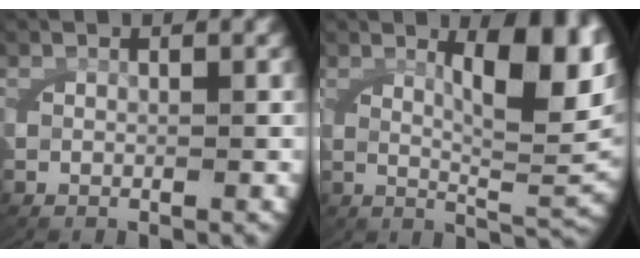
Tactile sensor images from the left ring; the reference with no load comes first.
{"total": 8.4, "force": [3.0, 2.4, 7.5], "torque": [-0.098, 0.001, 0.046]}